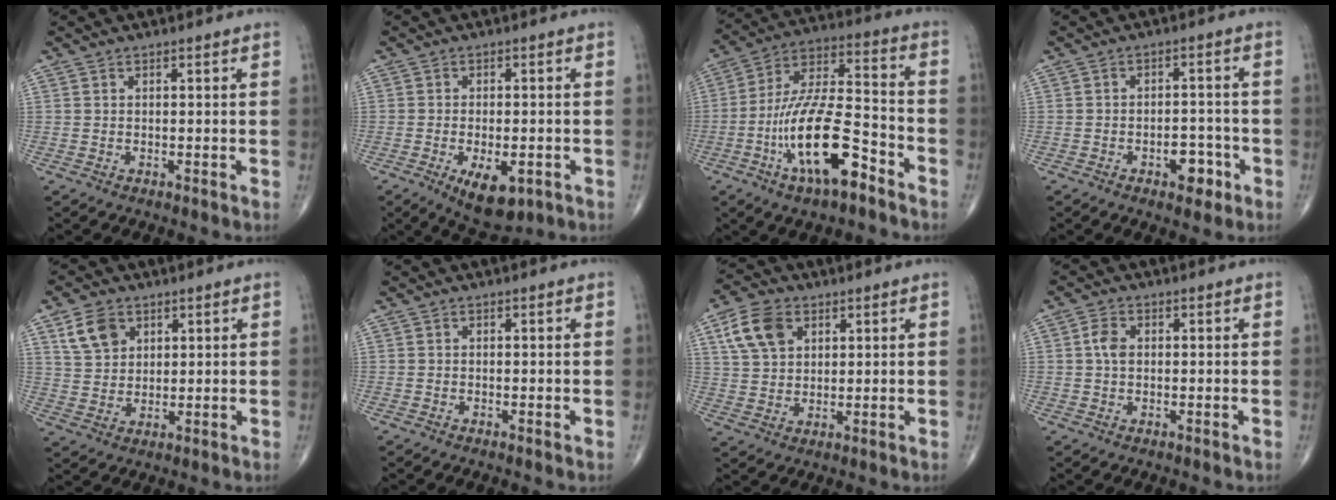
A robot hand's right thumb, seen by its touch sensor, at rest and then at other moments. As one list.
[{"total": 8.6, "force": [-3.3, 4.0, 6.8], "torque": [-0.099, -0.001, -0.041]}, {"total": 18.2, "force": [-8.3, 6.3, 14.9], "torque": [-0.280, 0.057, -0.147]}, {"total": 5.4, "force": [-2.6, 3.1, 3.6], "torque": [-0.029, 0.021, -0.035]}, {"total": 7.0, "force": [3.4, 5.0, 3.5], "torque": [-0.046, -0.011, 0.068]}, {"total": 0.0}, {"total": 9.1, "force": [3.7, 6.1, 5.5], "torque": [-0.091, -0.003, 0.071]}, {"total": 3.0, "force": [0.3, 2.0, 2.2], "torque": [-0.044, 0.004, 0.001]}]